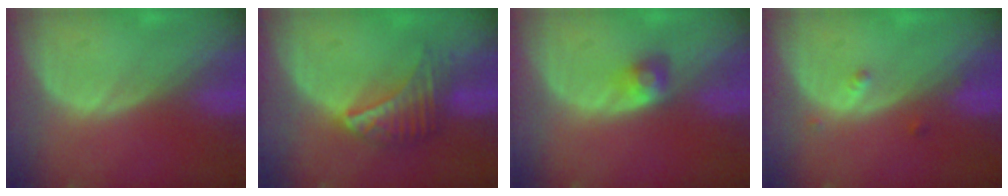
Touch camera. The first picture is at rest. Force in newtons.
{"total": 6.7, "press": 6.1, "slide": 2.7}
{"total": 2.8, "press": 2.6, "slide": 1.2}
{"total": 1.6, "press": 1.3, "slide": 0.8}